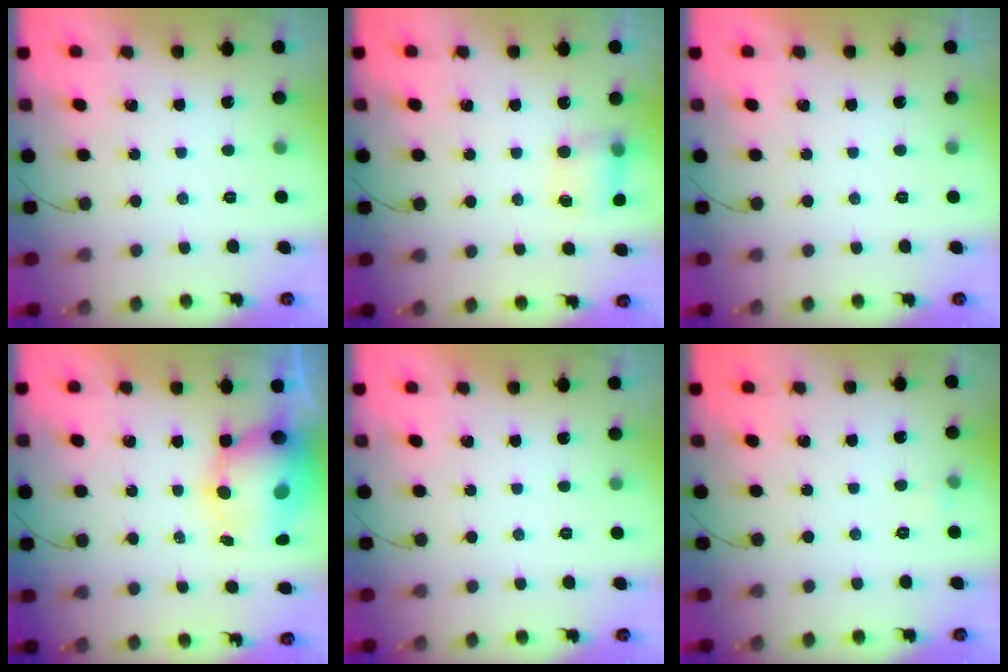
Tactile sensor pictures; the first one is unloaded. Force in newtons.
{"total": 5.6, "press": 5.6, "slide": 0.6}
{"total": 0.0}
{"total": 9.5, "press": 9.2, "slide": 2.5}
{"total": 0.0}
{"total": 3.2, "press": 2.9, "slide": 1.3}